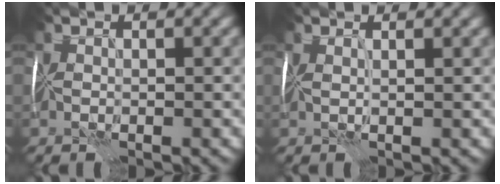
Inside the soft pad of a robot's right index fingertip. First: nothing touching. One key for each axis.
{"total": 1.0, "fx": 0.7, "fy": -0.5, "fz": 0.6, "tx": -0.009, "ty": -0.001, "tz": 0.004}